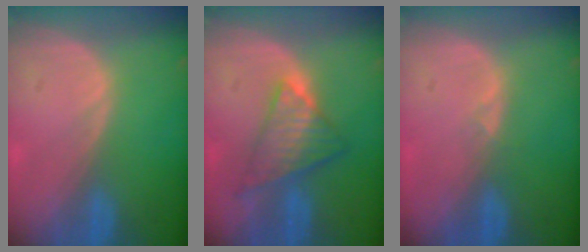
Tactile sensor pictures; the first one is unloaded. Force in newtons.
{"total": 7.0, "press": 6.6, "slide": 2.5}
{"total": 0.7, "press": 0.6, "slide": 0.3}